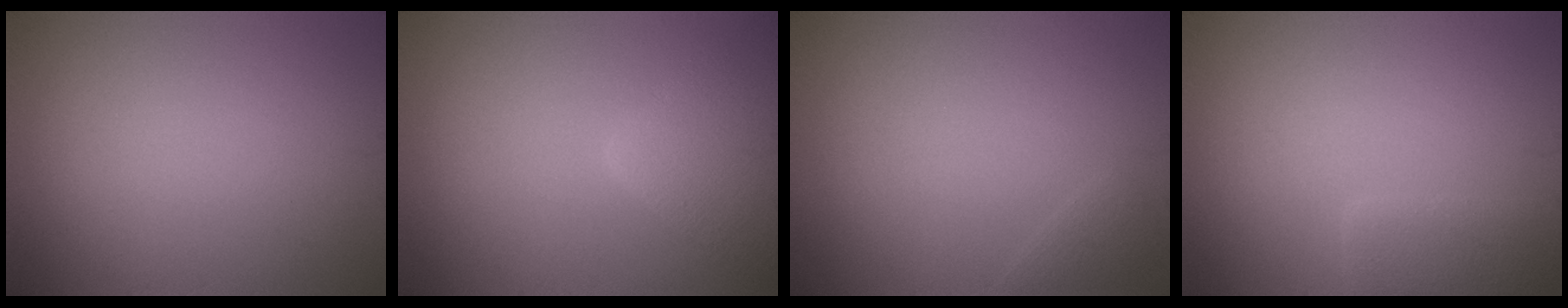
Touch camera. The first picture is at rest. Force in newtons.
{"total": 4.9, "press": 4.9, "slide": 0.3}
{"total": 0.9, "press": 0.9, "slide": 0.1}
{"total": 3.0, "press": 3.0, "slide": 0.2}